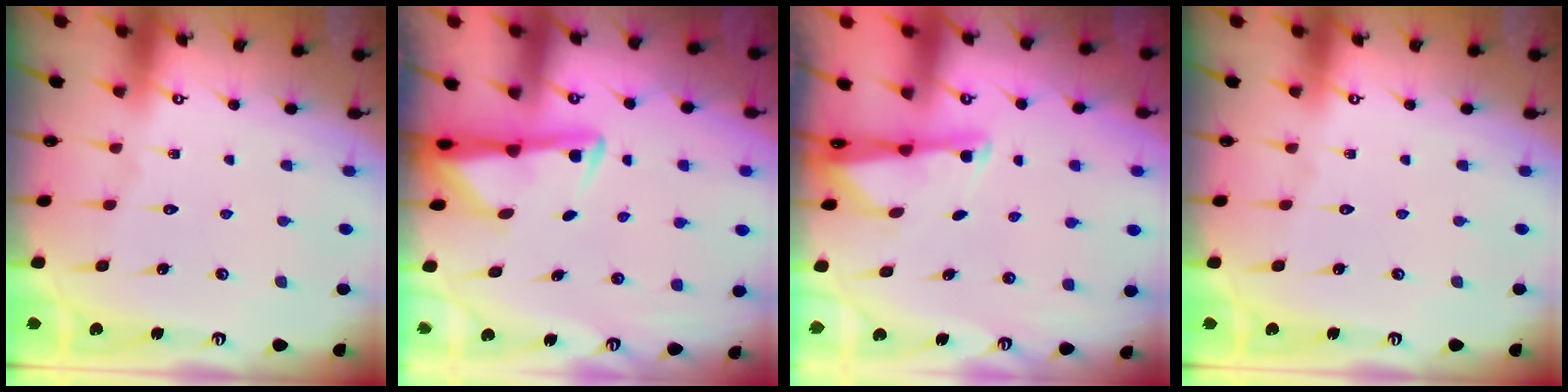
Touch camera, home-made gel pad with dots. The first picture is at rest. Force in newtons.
{"total": 2.9, "press": 2.9, "slide": 0.5}
{"total": 1.8, "press": 1.8, "slide": 0.4}
{"total": 0.0}